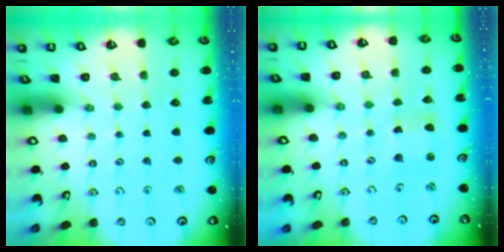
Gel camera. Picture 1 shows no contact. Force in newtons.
{"total": 1.4, "press": 1.4, "slide": 0.3}